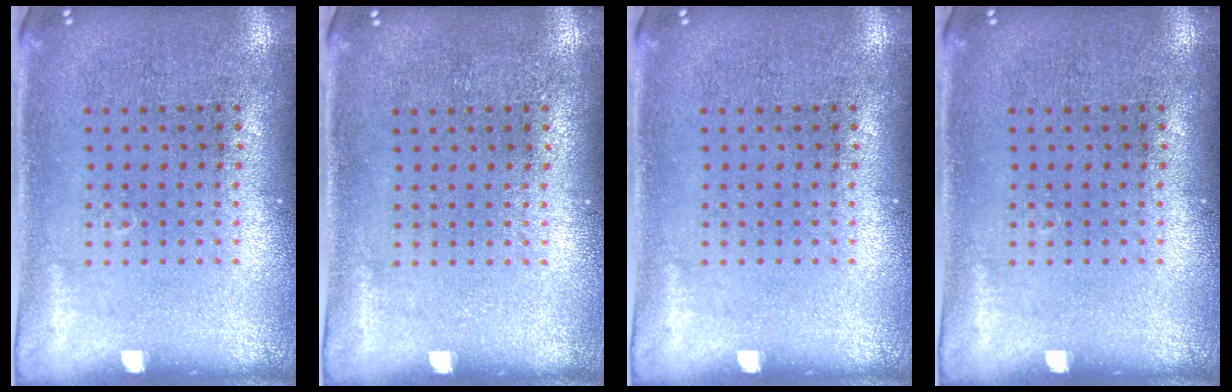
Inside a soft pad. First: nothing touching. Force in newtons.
{"total": 0.0}
{"total": 0.0}
{"total": 0.0}